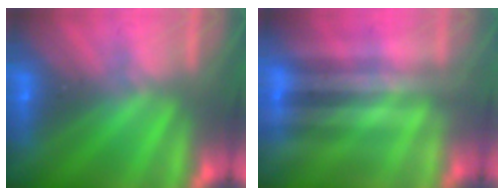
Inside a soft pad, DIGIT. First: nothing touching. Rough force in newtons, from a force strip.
{"total": 1.8}